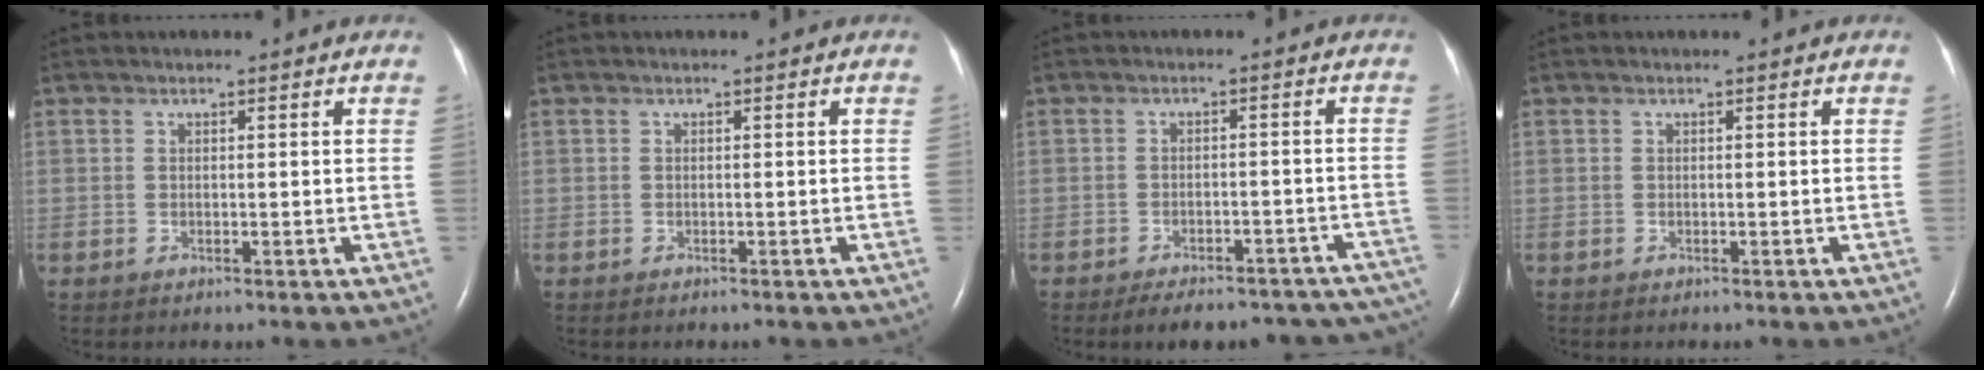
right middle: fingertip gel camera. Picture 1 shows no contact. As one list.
[{"total": 0.7, "force": [-0.6, 0.2, 0.3], "torque": [-0.006, -0.001, -0.006]}, {"total": 17.3, "force": [-14.8, 6.3, 6.3], "torque": [-0.066, 0.020, -0.166]}, {"total": 0.0}]